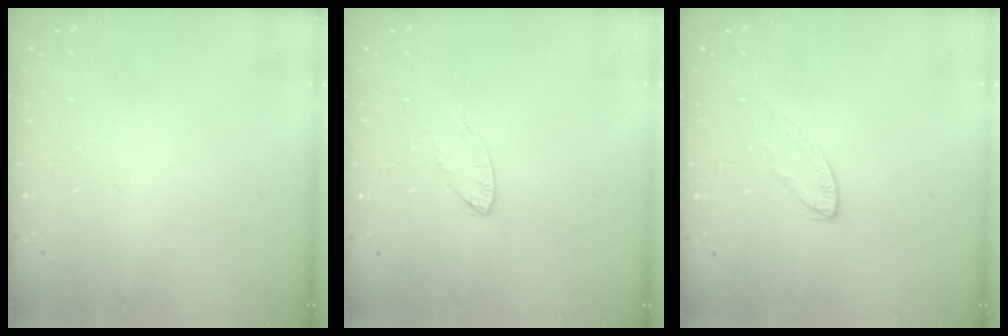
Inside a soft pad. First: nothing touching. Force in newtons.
{"total": 5.6, "press": 5.6, "slide": 0.5}
{"total": 5.0, "press": 5.0, "slide": 0.4}